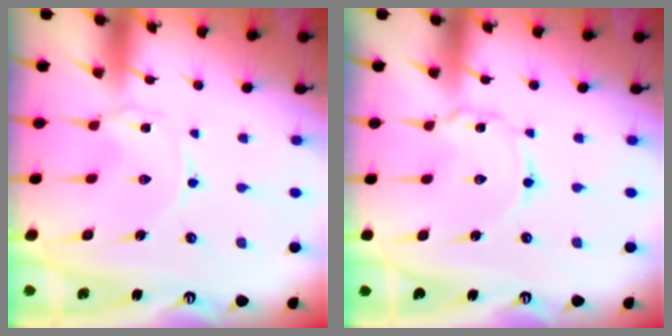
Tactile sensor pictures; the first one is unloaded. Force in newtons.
{"total": 2.2, "press": 2.2, "slide": 0.3}